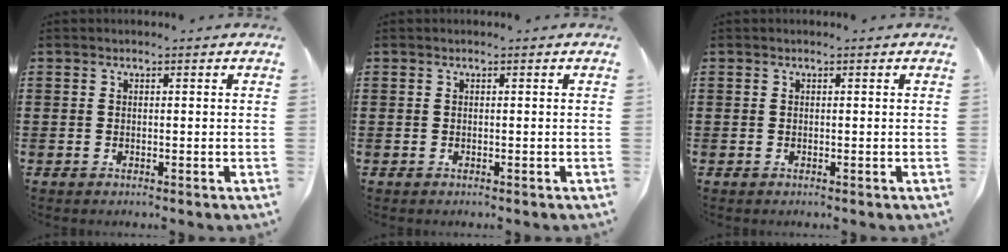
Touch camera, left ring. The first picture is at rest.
{"total": 0.0}
{"total": 0.0}